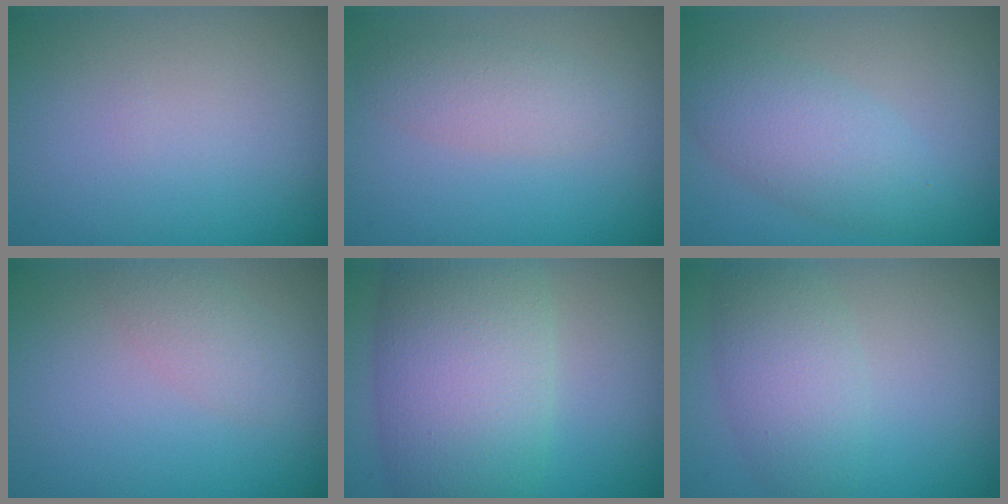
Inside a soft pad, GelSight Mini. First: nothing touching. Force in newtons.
{"total": 2.4, "press": 2.4, "slide": 0.1}
{"total": 4.2, "press": 4.2, "slide": 0.1}
{"total": 1.8, "press": 1.8, "slide": 0.1}
{"total": 10.1, "press": 10.1, "slide": 0.4}
{"total": 4.0, "press": 4.0, "slide": 0.2}